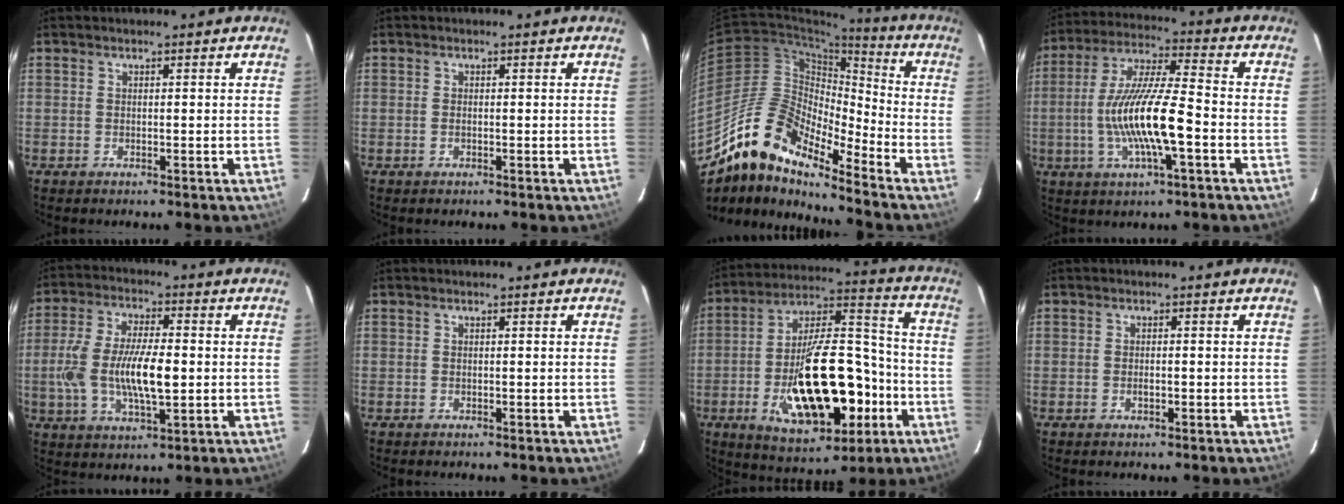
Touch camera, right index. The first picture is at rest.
{"total": 0.6, "force": [-0.2, 0.3, 0.4], "torque": [-0.011, 0.000, -0.005]}
{"total": 14.5, "force": [-12.1, 3.5, 7.1], "torque": [-0.111, 0.004, -0.242]}
{"total": 15.1, "force": [-3.6, 2.2, 14.5], "torque": [-0.285, -0.002, -0.069]}
{"total": 13.4, "force": [-1.2, 4.7, 12.5], "torque": [-0.250, -0.002, -0.021]}
{"total": 0.0}
{"total": 23.8, "force": [-7.3, 10.7, 19.9], "torque": [-0.356, 0.016, -0.097]}
{"total": 1.5, "force": [-0.5, 0.7, 1.2], "torque": [-0.022, 0.002, -0.008]}